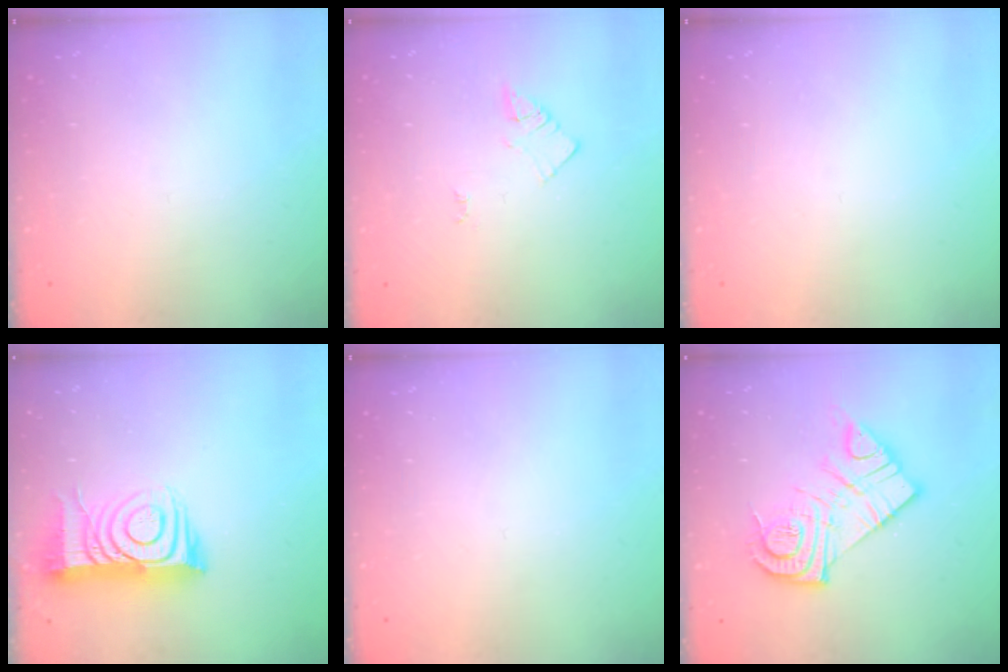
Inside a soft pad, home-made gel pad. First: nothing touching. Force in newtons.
{"total": 2.1, "press": 2.1, "slide": 0.3}
{"total": 0.0}
{"total": 12.9, "press": 12.8, "slide": 1.1}
{"total": 0.0}
{"total": 15.4, "press": 15.4, "slide": 1.3}